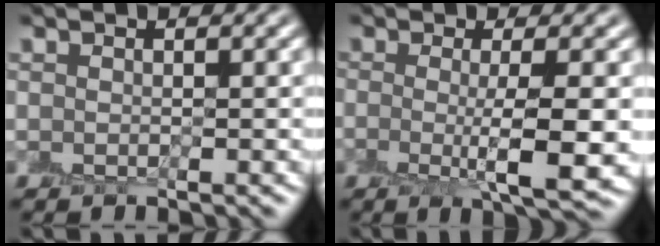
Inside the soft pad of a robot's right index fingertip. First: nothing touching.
{"total": 4.8, "force": [-0.8, 0.9, 4.6], "torque": [-0.073, -0.008, -0.014]}